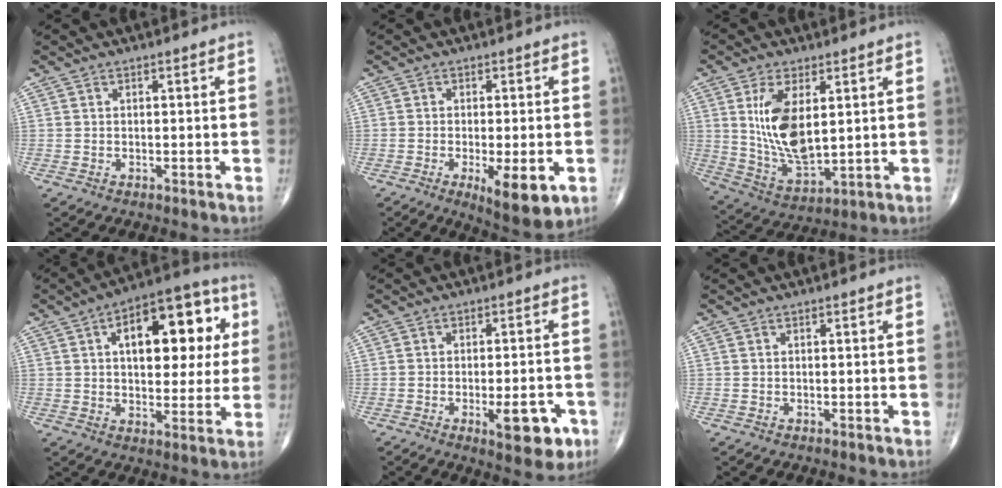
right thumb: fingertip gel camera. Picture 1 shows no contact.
{"total": 9.3, "force": [-3.0, 2.9, 8.3], "torque": [-0.115, -0.017, -0.040]}
{"total": 13.2, "force": [3.0, 6.3, 11.1], "torque": [-0.206, -0.025, 0.072]}
{"total": 19.2, "force": [5.0, 9.9, 15.7], "torque": [-0.173, 0.014, 0.065]}
{"total": 8.6, "force": [-3.5, 3.2, 7.2], "torque": [-0.082, 0.008, -0.041]}
{"total": 0.0}